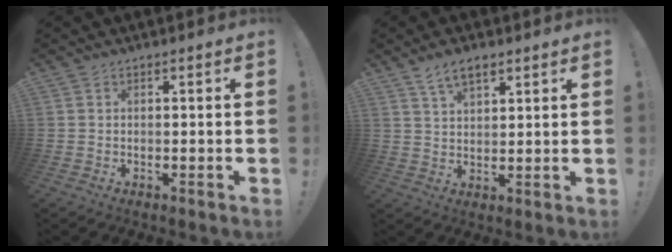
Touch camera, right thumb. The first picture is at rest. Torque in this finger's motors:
{"motor_torque": [0.00, 0.00, 0.00, 0.00, 0.00]}